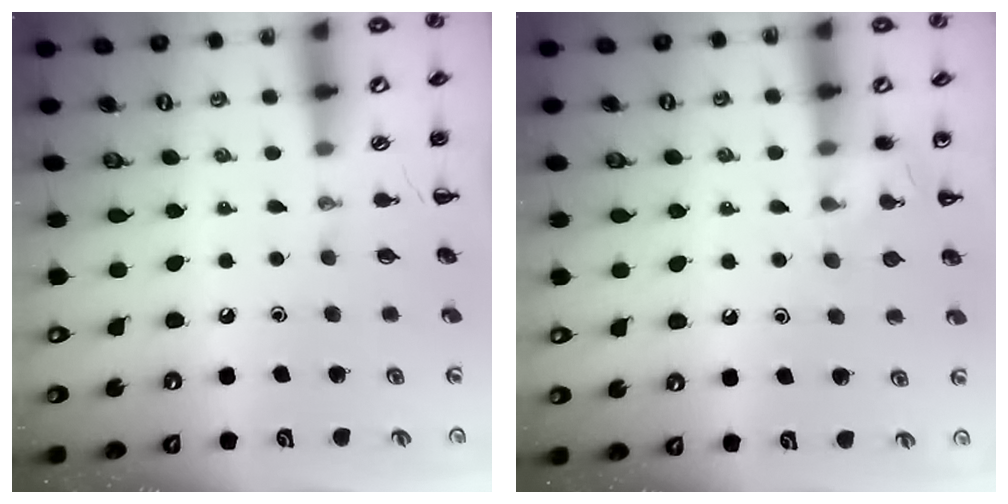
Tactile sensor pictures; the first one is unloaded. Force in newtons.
{"total": 6.4, "press": 6.2, "slide": 1.4}